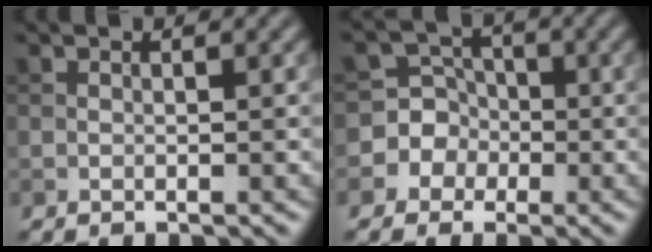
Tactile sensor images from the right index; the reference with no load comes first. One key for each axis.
{"total": 6.6, "fx": -2.3, "fy": 6.2, "fz": 0.3, "tx": 0.009, "ty": 0.018, "tz": -0.066}